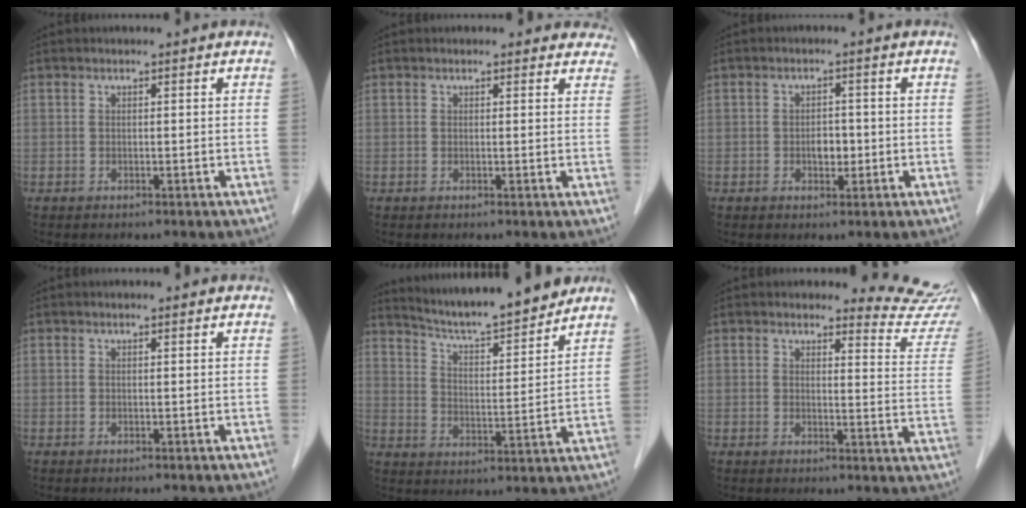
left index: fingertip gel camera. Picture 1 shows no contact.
{"total": 3.7, "force": [3.4, 1.5, 0.5], "torque": [0.015, -0.006, 0.014]}
{"total": 2.6, "force": [-0.7, 1.6, 1.9], "torque": [-0.028, 0.003, -0.007]}
{"total": 0.6, "force": [0.6, 0.1, 0.0], "torque": [-0.009, 0.002, 0.005]}
{"total": 13.9, "force": [12.9, 0.5, 5.2], "torque": [-0.087, 0.001, 0.200]}
{"total": 8.3, "force": [8.3, 0.0, -0.1], "torque": [0.009, -0.083, 0.071]}